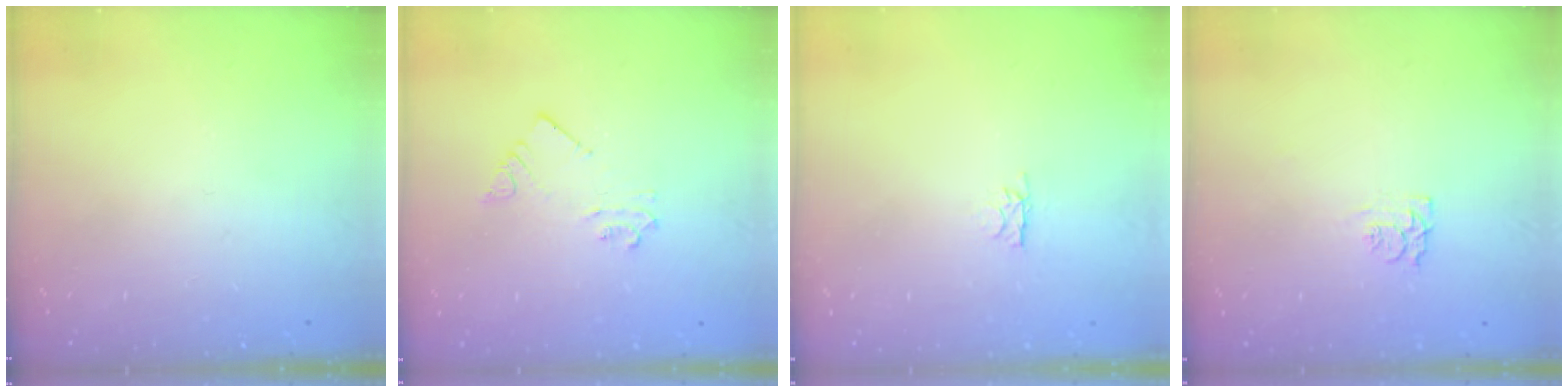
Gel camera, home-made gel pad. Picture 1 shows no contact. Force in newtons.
{"total": 3.2, "press": 3.2, "slide": 0.2}
{"total": 2.8, "press": 2.7, "slide": 0.4}
{"total": 5.0, "press": 4.9, "slide": 0.5}